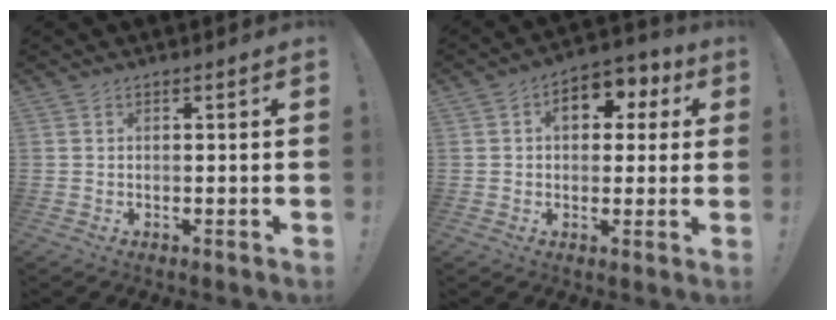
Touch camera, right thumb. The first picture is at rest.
{"total": 9.2, "force": [2.8, 6.2, 6.2], "torque": [-0.080, -0.003, 0.048]}